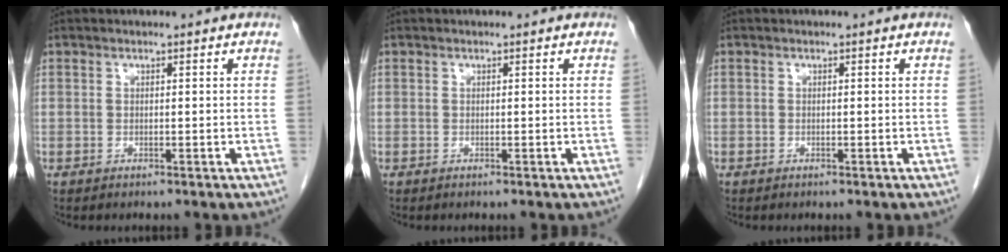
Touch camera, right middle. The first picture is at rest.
{"total": 0.0}
{"total": 0.0}